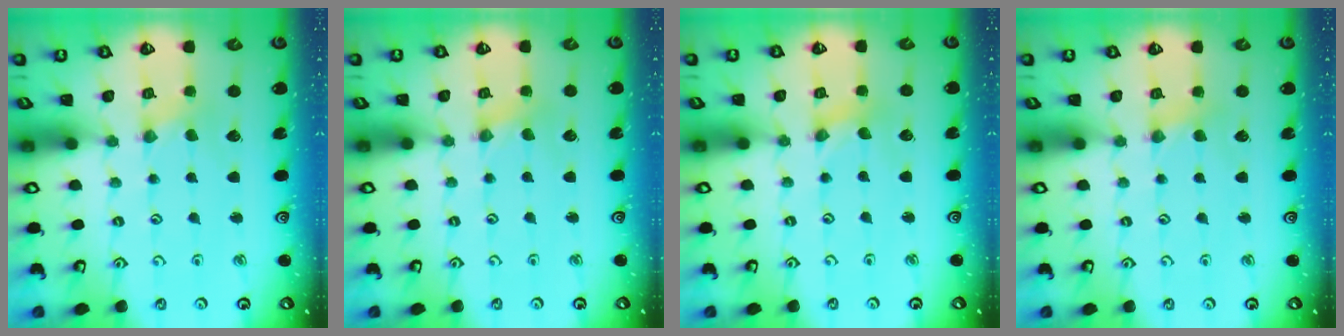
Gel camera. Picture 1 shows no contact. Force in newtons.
{"total": 0.7, "press": 0.7, "slide": 0.1}
{"total": 0.6, "press": 0.6, "slide": 0.2}
{"total": 2.9, "press": 2.8, "slide": 0.6}